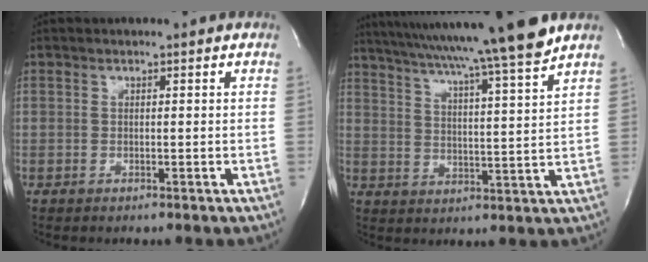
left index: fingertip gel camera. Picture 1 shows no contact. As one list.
[{"total": 18.6, "force": [15.9, -2.0, 9.5], "torque": [-0.164, -0.022, 0.227]}]